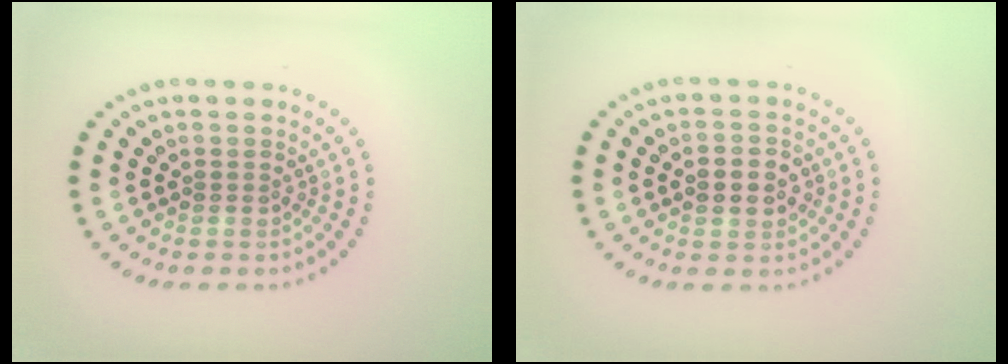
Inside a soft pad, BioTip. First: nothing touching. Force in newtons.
{"total": 3.0, "press": 3.0, "slide": 0.2}